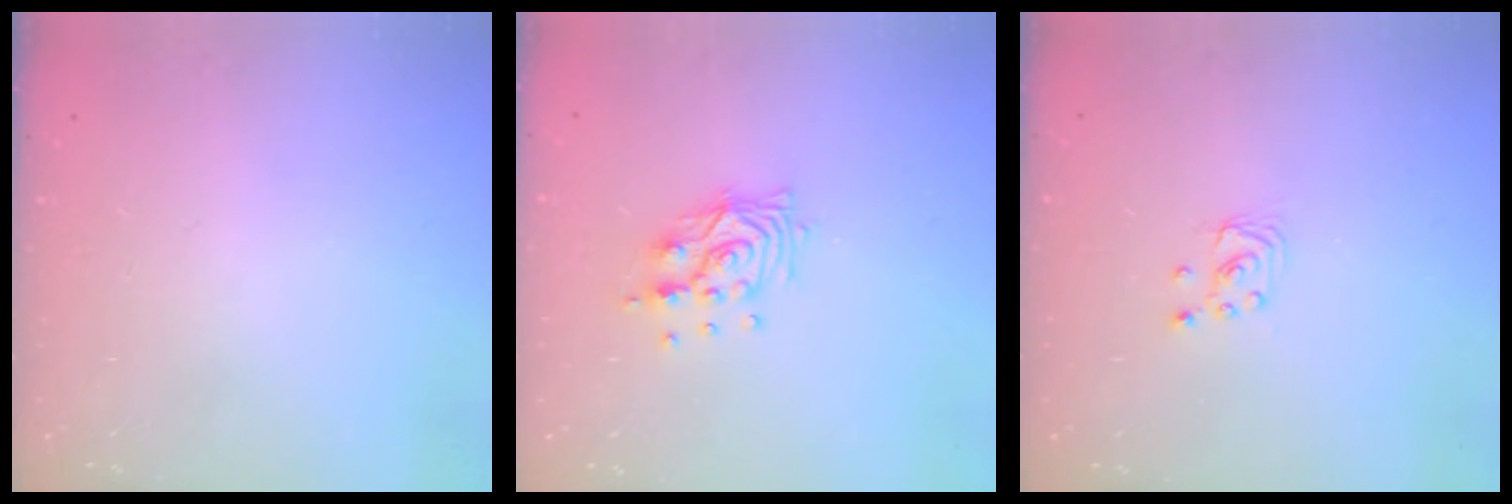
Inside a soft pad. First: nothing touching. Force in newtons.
{"total": 11.1, "press": 11.1, "slide": 0.9}
{"total": 2.0, "press": 2.0, "slide": 0.2}